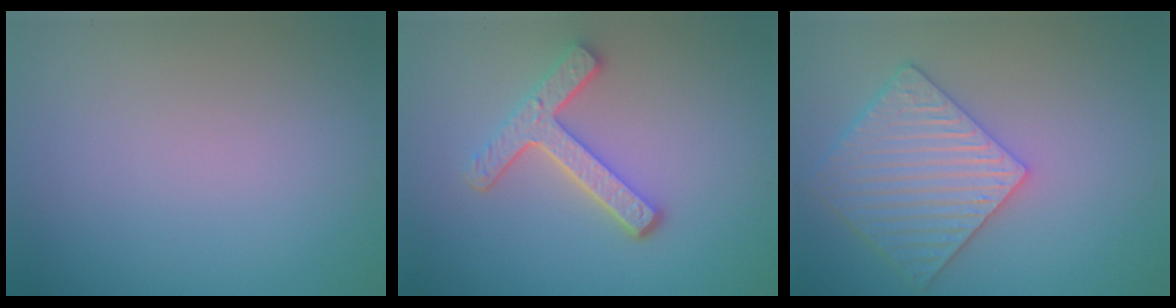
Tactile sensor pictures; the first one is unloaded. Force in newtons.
{"total": 4.0, "press": 3.1, "slide": 2.5}
{"total": 5.6, "press": 4.9, "slide": 2.6}